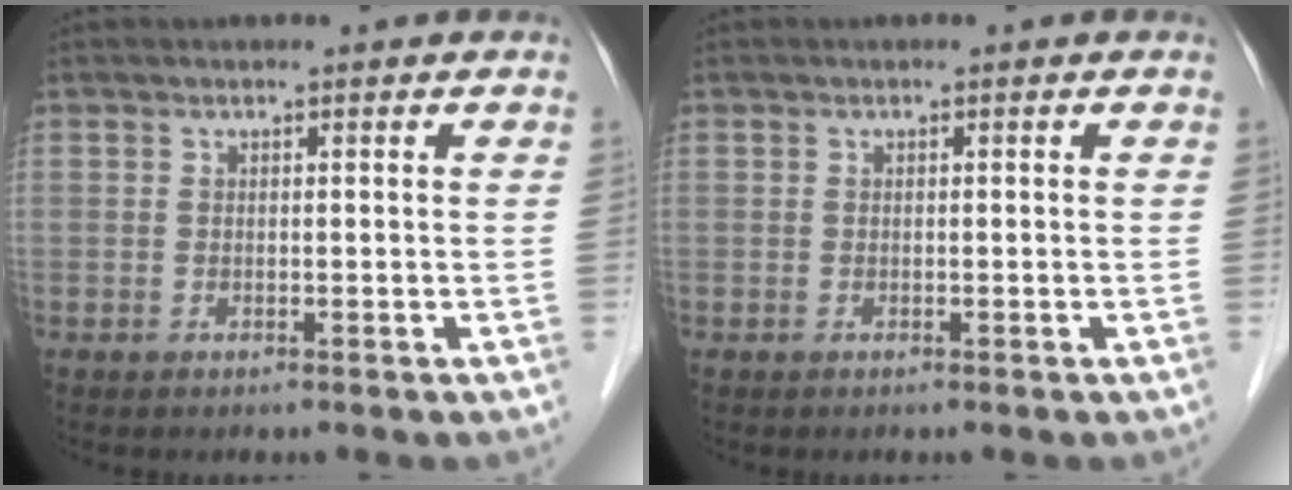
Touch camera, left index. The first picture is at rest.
{"total": 0.0}